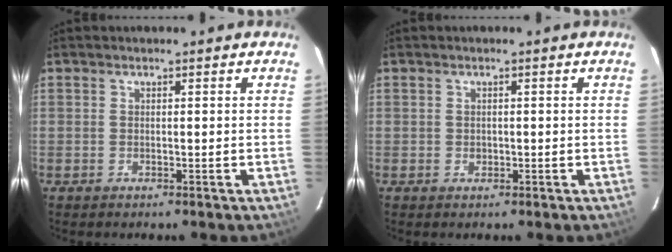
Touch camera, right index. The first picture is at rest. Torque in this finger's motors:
{"motor_torque": [0.12, 0.07, 0.03, 0.00]}